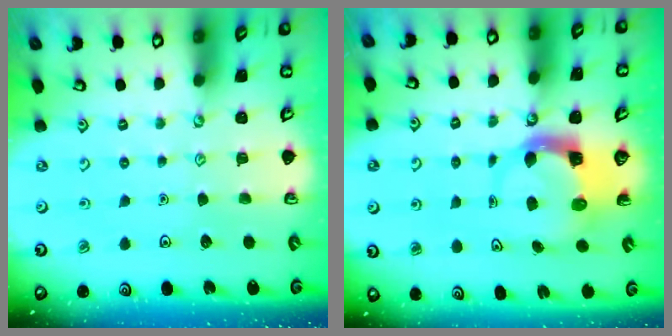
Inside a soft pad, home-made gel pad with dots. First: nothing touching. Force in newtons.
{"total": 4.0, "press": 3.9, "slide": 0.6}